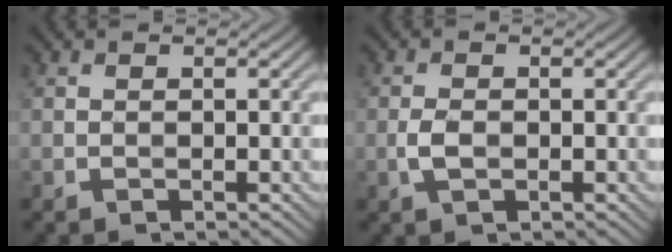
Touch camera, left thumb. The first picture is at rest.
{"total": 2.1, "force": [-0.5, 1.1, 1.7], "torque": [-0.040, 0.000, -0.012]}